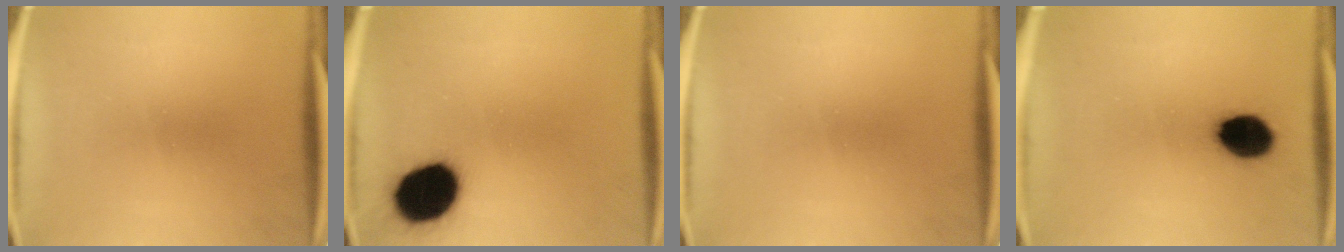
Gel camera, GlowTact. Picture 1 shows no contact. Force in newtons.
{"total": 16.6}
{"total": 0.0}
{"total": 9.8}